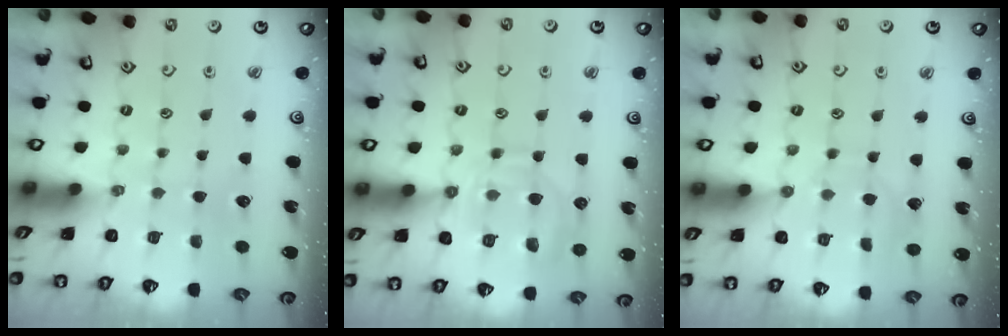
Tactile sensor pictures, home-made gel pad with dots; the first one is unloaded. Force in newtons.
{"total": 12.7, "press": 12.6, "slide": 1.2}
{"total": 5.7, "press": 5.7, "slide": 0.2}